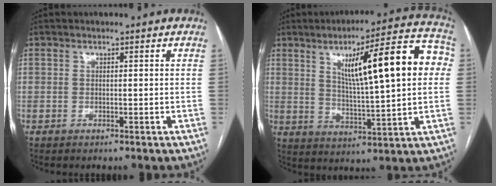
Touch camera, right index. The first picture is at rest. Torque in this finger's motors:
{"motor_torque": [1.36, 0.78, 1.02, 0.21]}